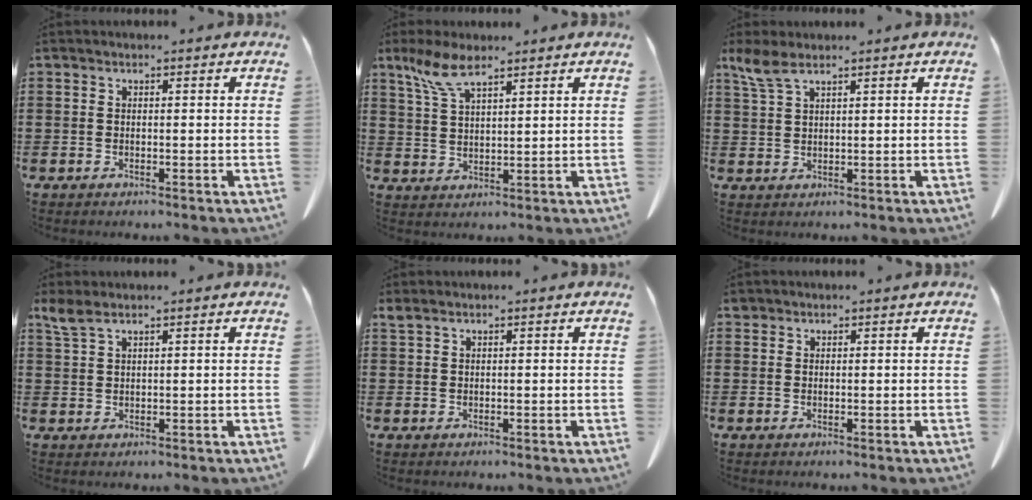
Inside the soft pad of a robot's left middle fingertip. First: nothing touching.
{"total": 6.4, "force": [4.2, 1.7, 4.5], "torque": [-0.106, -0.003, 0.074]}
{"total": 3.9, "force": [2.6, 1.0, 2.7], "torque": [-0.069, -0.001, 0.046]}
{"total": 2.8, "force": [1.9, 0.7, 2.0], "torque": [-0.044, 0.002, 0.034]}
{"total": 0.9, "force": [0.6, 0.1, 0.6], "torque": [-0.014, 0.000, 0.012]}
{"total": 0.7, "force": [0.6, 0.4, 0.1], "torque": [-0.005, 0.002, 0.012]}